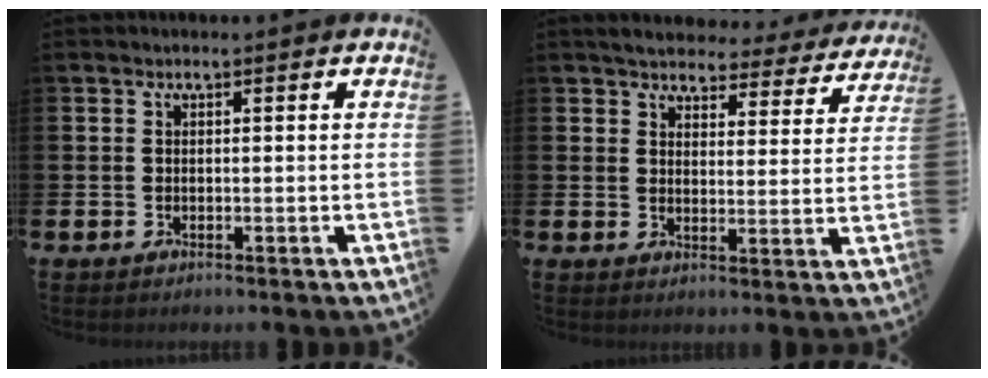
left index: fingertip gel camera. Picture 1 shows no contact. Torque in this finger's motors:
{"motor_torque": [1.08, -1.06, 0.32, 0.05]}